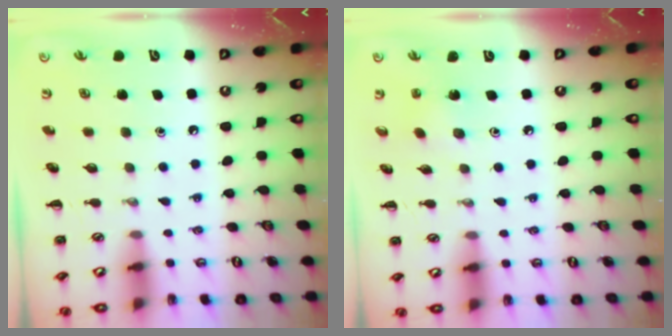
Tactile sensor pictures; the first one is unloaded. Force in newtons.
{"total": 1.5, "press": 1.4, "slide": 0.6}